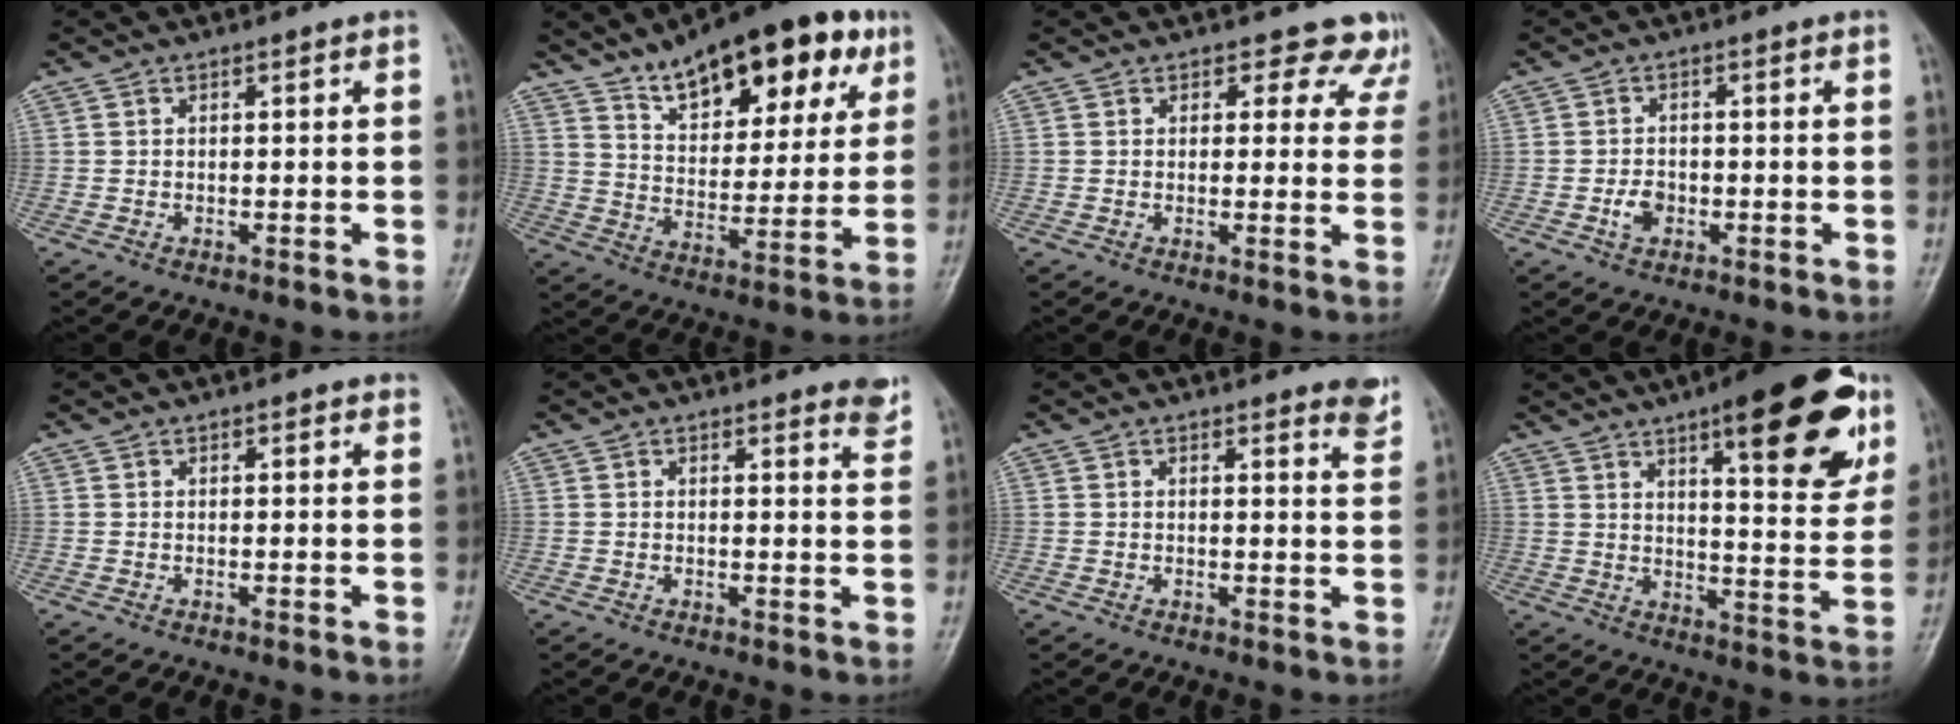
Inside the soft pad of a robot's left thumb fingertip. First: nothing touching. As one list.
[{"total": 21.3, "force": [12.7, 9.4, 14.2], "torque": [-0.164, -0.037, 0.198]}, {"total": 6.9, "force": [5.5, 4.0, 1.3], "torque": [0.035, -0.025, 0.044]}, {"total": 3.0, "force": [-1.0, 2.2, 1.8], "torque": [-0.025, 0.006, -0.020]}, {"total": 1.2, "force": [0.8, 0.5, 0.7], "torque": [-0.005, -0.002, 0.007]}, {"total": 2.9, "force": [2.6, 0.7, 1.2], "torque": [-0.007, -0.021, 0.019]}, {"total": 3.2, "force": [2.8, 0.7, 1.5], "torque": [-0.009, -0.023, 0.021]}, {"total": 20.8, "force": [11.2, 6.0, 16.4], "torque": [-0.182, -0.039, 0.151]}]